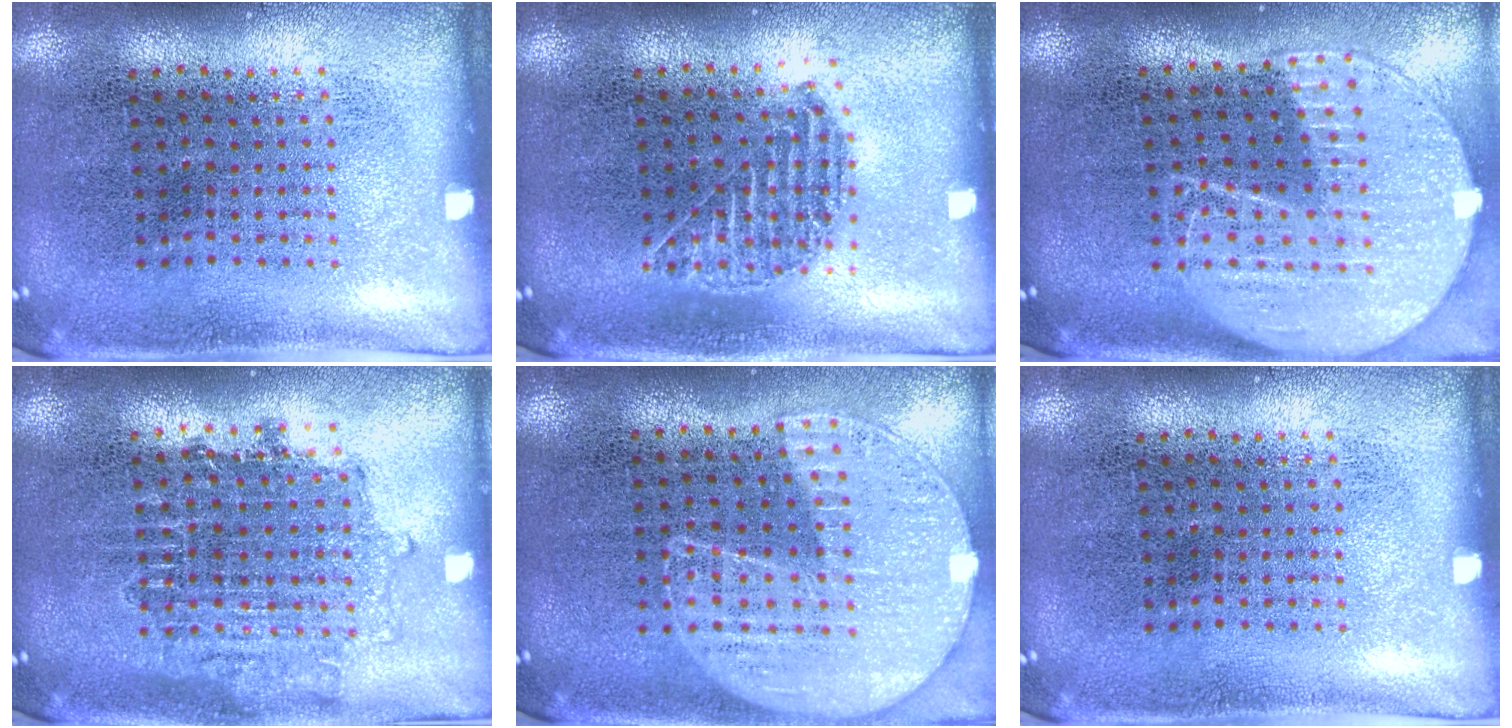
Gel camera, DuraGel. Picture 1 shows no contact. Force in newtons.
{"total": 1.0, "press": 0.9, "slide": 0.4}
{"total": 2.2, "press": 1.9, "slide": 1.0}
{"total": 1.6, "press": 1.3, "slide": 0.8}
{"total": 1.1, "press": 1.1, "slide": 0.4}
{"total": 0.0}